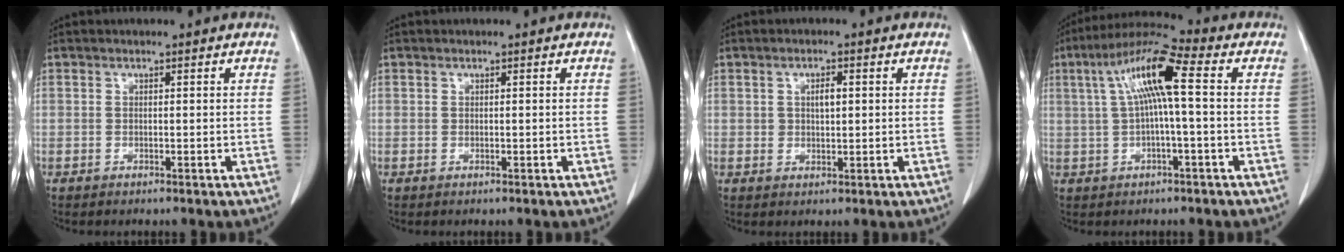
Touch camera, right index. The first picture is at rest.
{"total": 0.0}
{"total": 2.9, "force": [0.6, 1.5, 2.3], "torque": [-0.042, 0.004, 0.012]}
{"total": 10.7, "force": [1.6, 1.1, 10.6], "torque": [-0.208, 0.035, 0.026]}